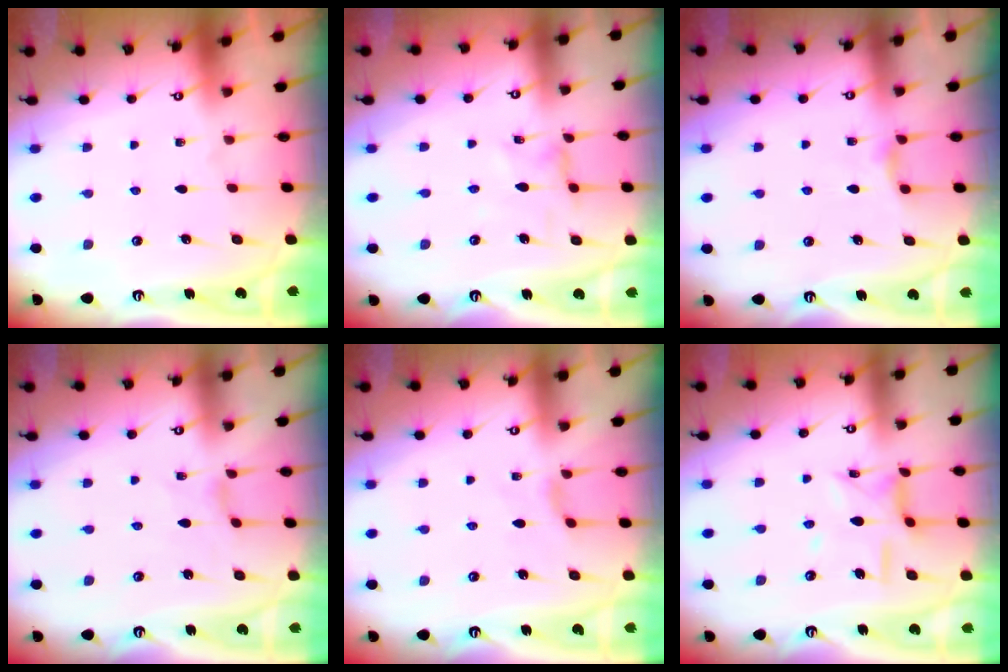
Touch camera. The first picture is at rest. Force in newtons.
{"total": 0.9, "press": 0.8, "slide": 0.3}
{"total": 2.6, "press": 2.5, "slide": 0.4}
{"total": 2.0, "press": 2.0, "slide": 0.2}
{"total": 1.9, "press": 1.8, "slide": 0.5}
{"total": 10.2, "press": 10.2, "slide": 0.8}